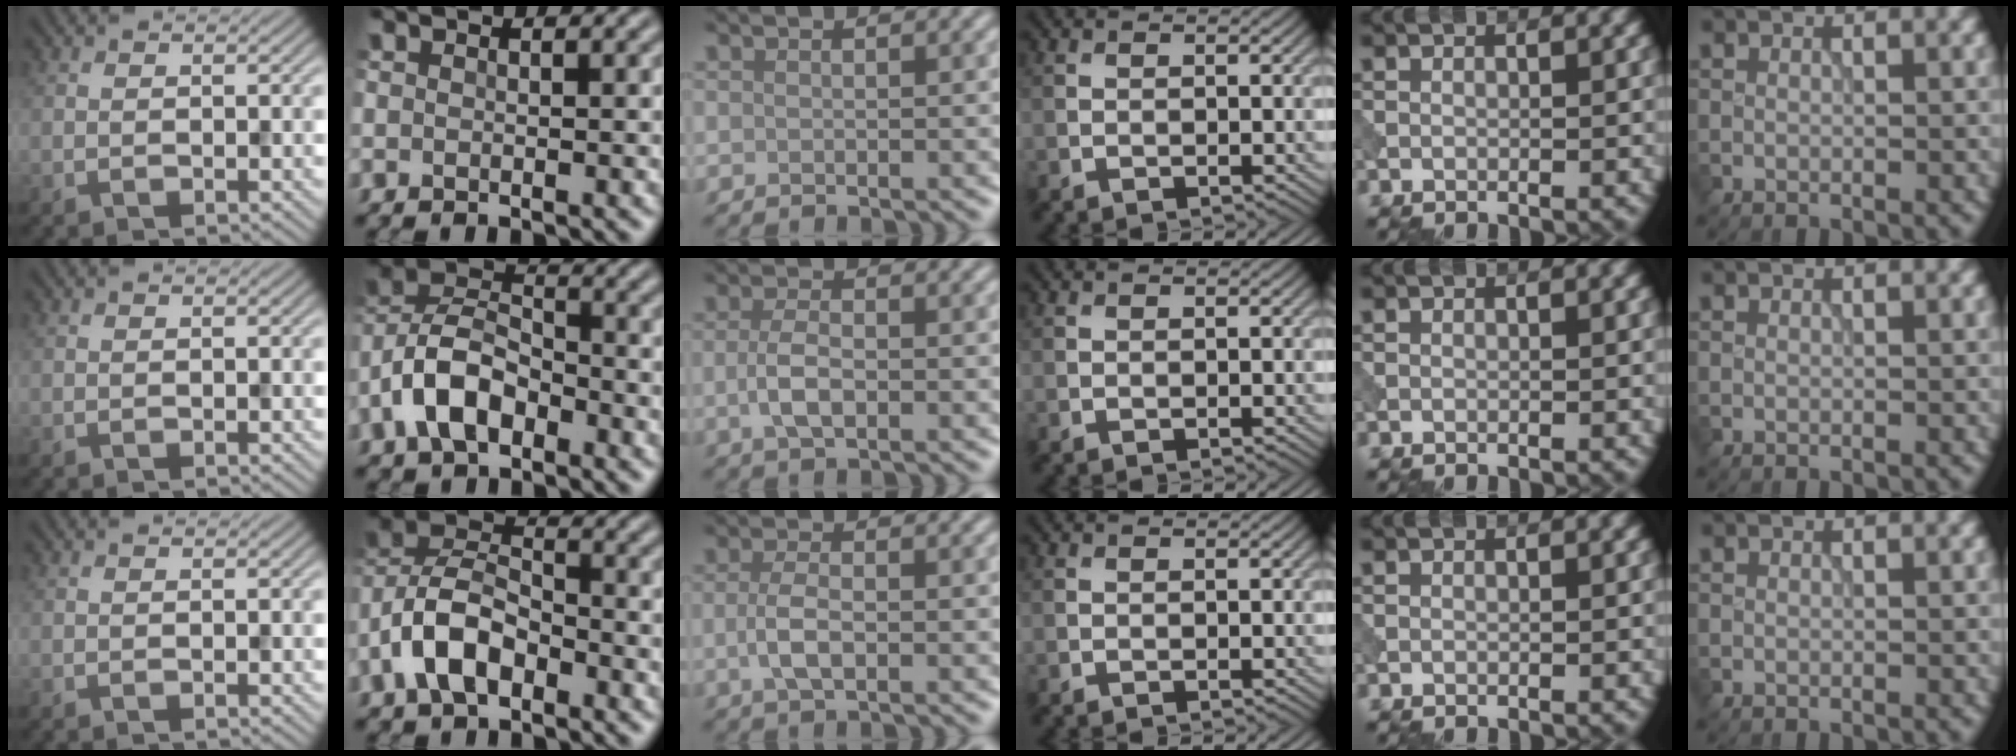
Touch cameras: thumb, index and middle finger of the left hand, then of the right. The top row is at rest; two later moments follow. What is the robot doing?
{"motion": "extract", "object": "peg toy"}